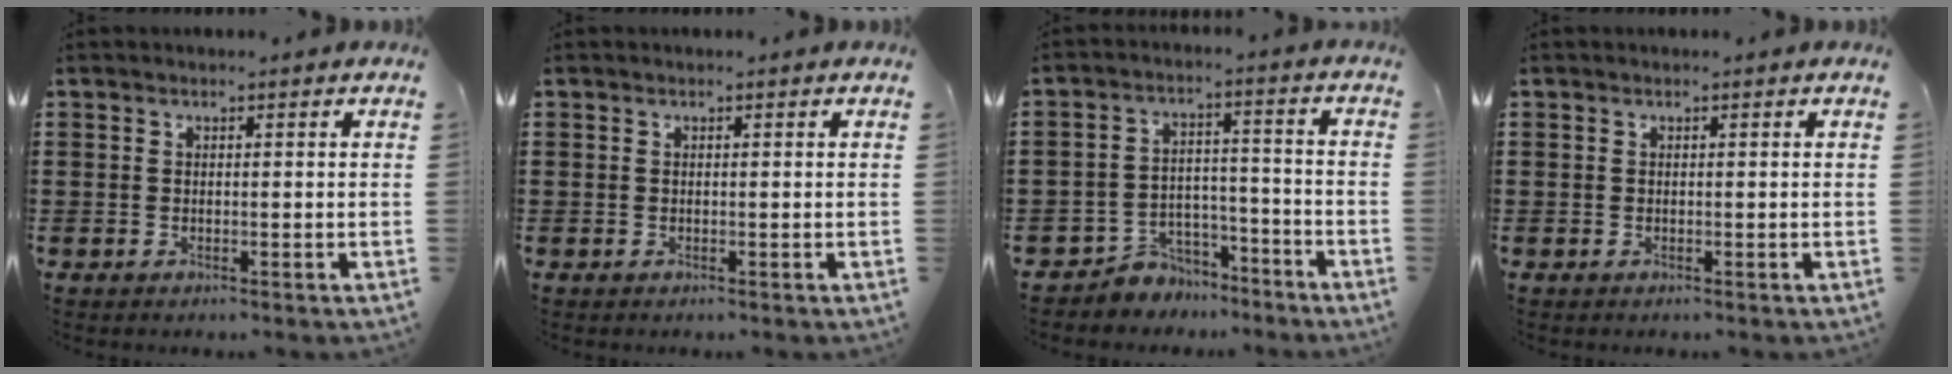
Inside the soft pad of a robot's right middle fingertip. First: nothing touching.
{"total": 0.0}
{"total": 5.4, "force": [-5.0, 2.0, 0.0], "torque": [-0.014, 0.015, -0.105]}
{"total": 0.0}